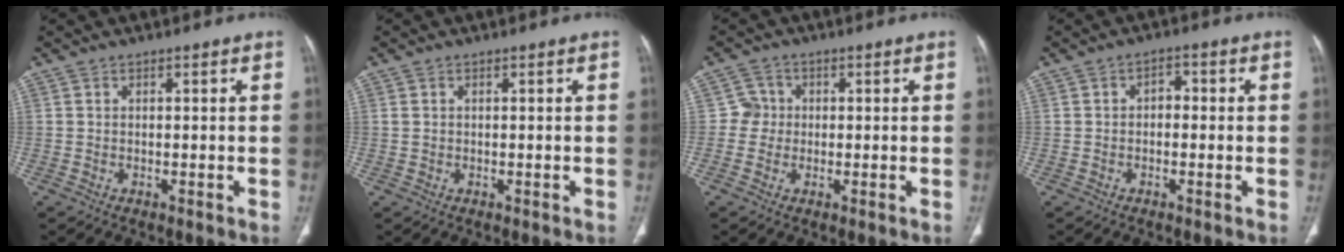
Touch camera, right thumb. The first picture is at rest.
{"total": 0.8, "force": [0.1, 0.6, 0.4], "torque": [-0.009, 0.002, 0.005]}
{"total": 3.1, "force": [-0.1, 3.1, 0.3], "torque": [0.021, 0.010, -0.009]}
{"total": 2.5, "force": [-0.2, 1.7, 1.8], "torque": [-0.014, 0.010, -0.010]}